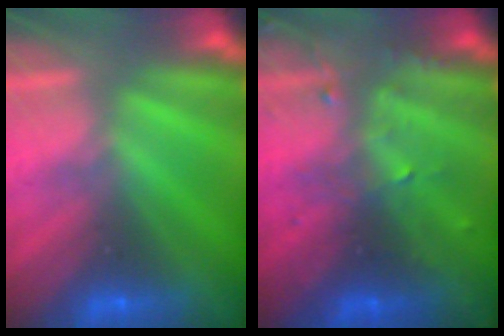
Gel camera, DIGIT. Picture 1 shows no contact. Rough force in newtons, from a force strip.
{"total": 3.3}